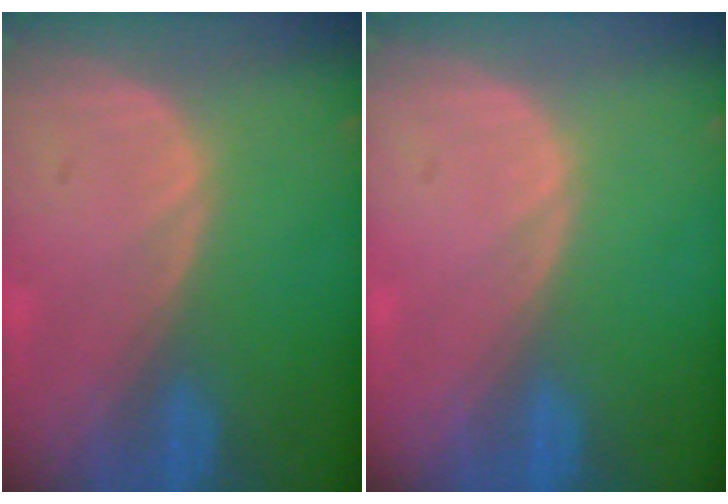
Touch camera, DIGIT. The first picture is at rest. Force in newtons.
{"total": 0.0}